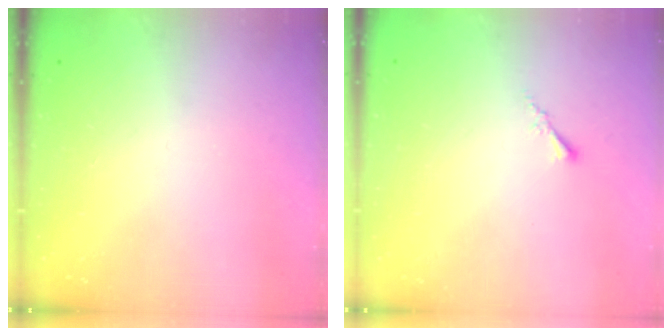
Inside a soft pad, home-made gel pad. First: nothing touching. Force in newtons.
{"total": 0.5, "press": 0.4, "slide": 0.3}